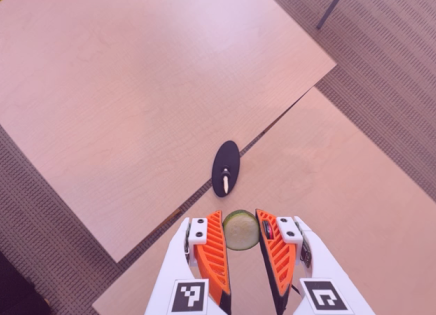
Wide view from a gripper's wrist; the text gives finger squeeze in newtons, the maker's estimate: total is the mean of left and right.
{"total": 11.6, "left": 12.1, "right": 11.2}